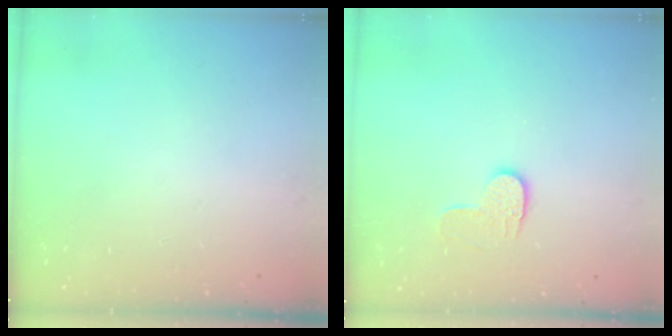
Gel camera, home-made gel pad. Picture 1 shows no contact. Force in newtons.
{"total": 5.7, "press": 5.7, "slide": 0.5}